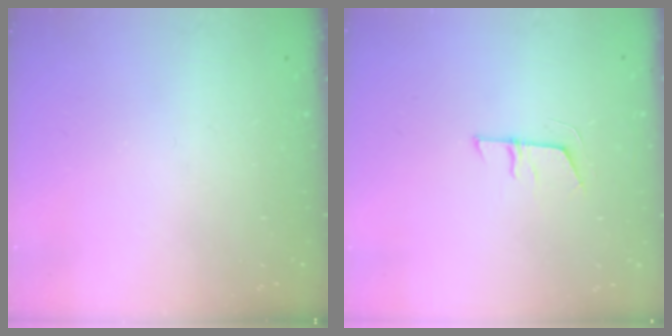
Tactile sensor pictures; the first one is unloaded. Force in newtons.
{"total": 5.7, "press": 5.6, "slide": 1.0}